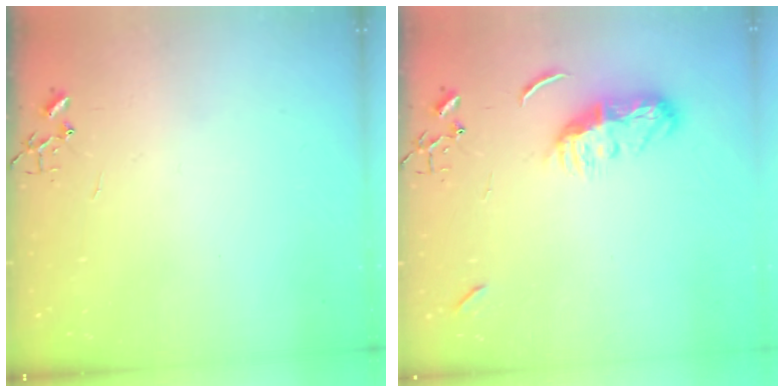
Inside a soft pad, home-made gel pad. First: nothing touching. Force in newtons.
{"total": 9.1, "press": 9.1, "slide": 0.8}